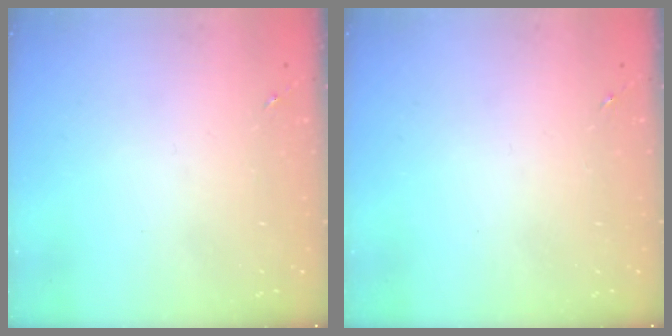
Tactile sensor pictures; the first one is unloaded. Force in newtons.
{"total": 0.0}